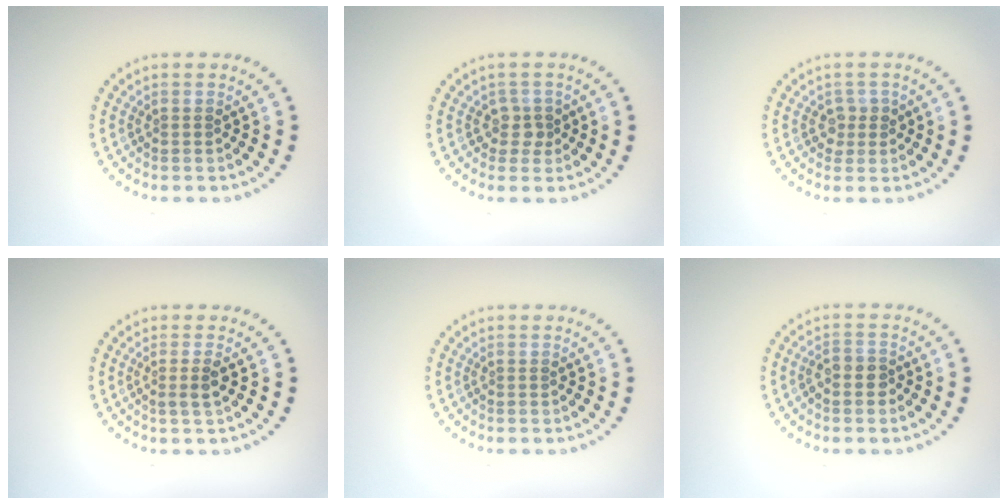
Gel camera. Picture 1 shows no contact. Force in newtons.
{"total": 1.6, "press": 1.3, "slide": 1.0}
{"total": 1.5, "press": 1.3, "slide": 0.7}
{"total": 1.5, "press": 1.2, "slide": 0.9}
{"total": 0.0}
{"total": 1.9, "press": 1.8, "slide": 0.7}